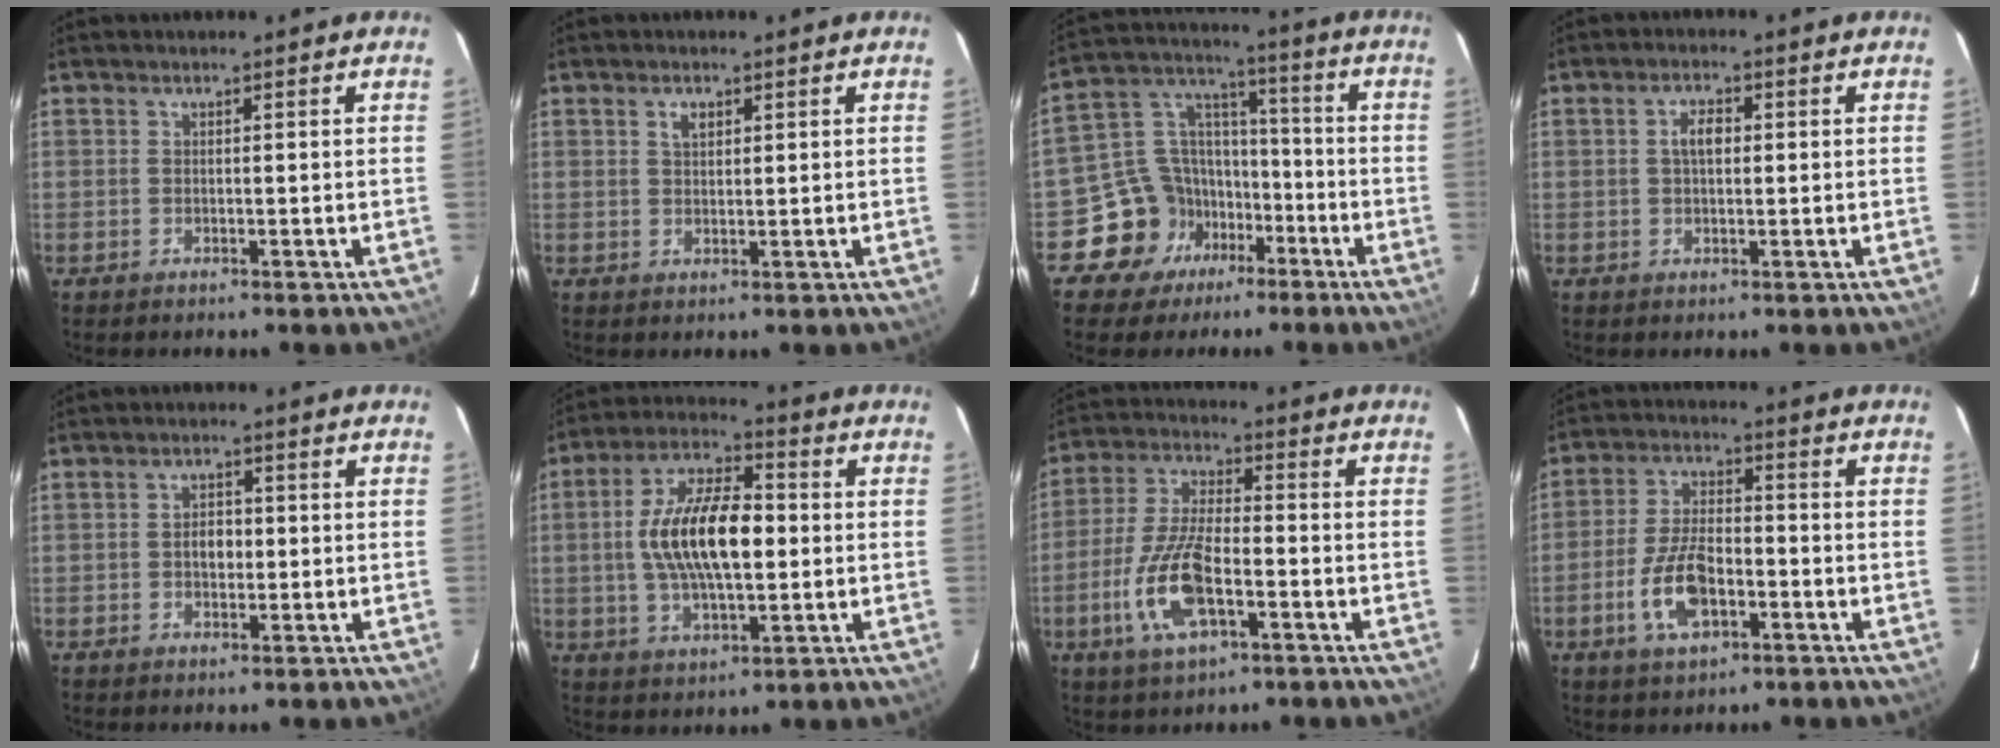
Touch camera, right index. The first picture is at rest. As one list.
[{"total": 2.2, "force": [1.1, 1.3, 1.4], "torque": [-0.024, 0.004, 0.018]}, {"total": 12.4, "force": [-6.8, 10.2, 2.2], "torque": [-0.057, 0.060, -0.108]}, {"total": 3.1, "force": [0.4, 1.6, 2.6], "torque": [-0.048, 0.009, 0.008]}, {"total": 3.2, "force": [-0.2, 2.2, 2.3], "torque": [-0.039, 0.008, -0.003]}, {"total": 15.5, "force": [0.2, 6.6, 14.1], "torque": [-0.267, 0.014, 0.001]}, {"total": 13.3, "force": [-4.7, 5.0, 11.4], "torque": [-0.244, -0.005, -0.090]}, {"total": 10.3, "force": [-3.9, 4.9, 8.2], "torque": [-0.172, 0.002, -0.068]}]